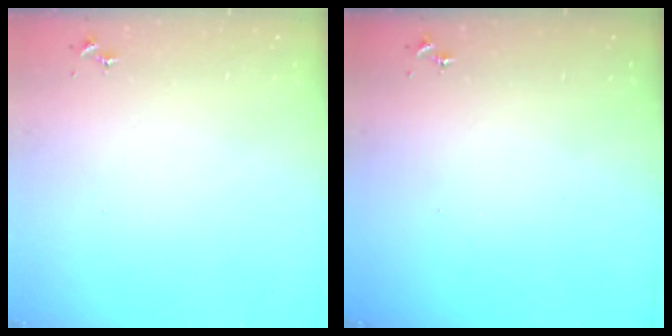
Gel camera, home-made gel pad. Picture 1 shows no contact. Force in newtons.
{"total": 0.0}